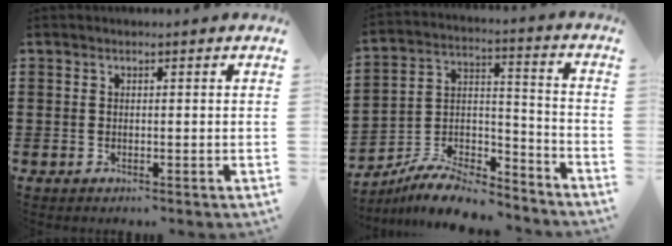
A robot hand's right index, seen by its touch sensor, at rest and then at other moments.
{"total": 9.1, "force": [-8.4, 2.2, 2.8], "torque": [-0.048, 0.025, -0.161]}